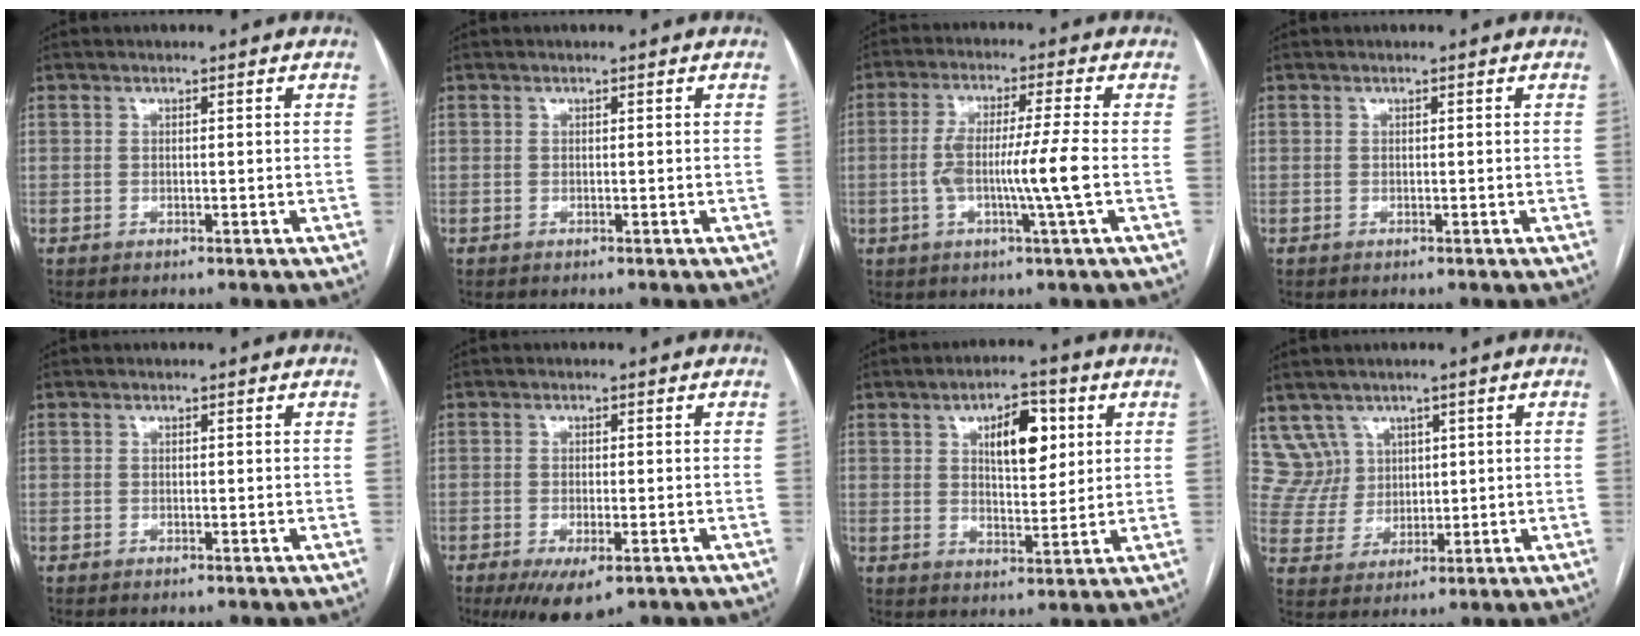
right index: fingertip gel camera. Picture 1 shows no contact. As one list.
[{"total": 0.0}, {"total": 8.3, "force": [-1.6, -0.8, 8.1], "torque": [-0.156, 0.001, -0.029]}, {"total": 0.0}, {"total": 0.0}, {"total": 6.7, "force": [-3.9, 2.2, 5.0], "torque": [-0.078, -0.015, -0.058]}, {"total": 8.3, "force": [3.0, 3.3, 7.0], "torque": [-0.109, 0.010, 0.051]}, {"total": 6.4, "force": [3.7, 5.2, -0.5], "torque": [0.008, 0.021, 0.083]}]